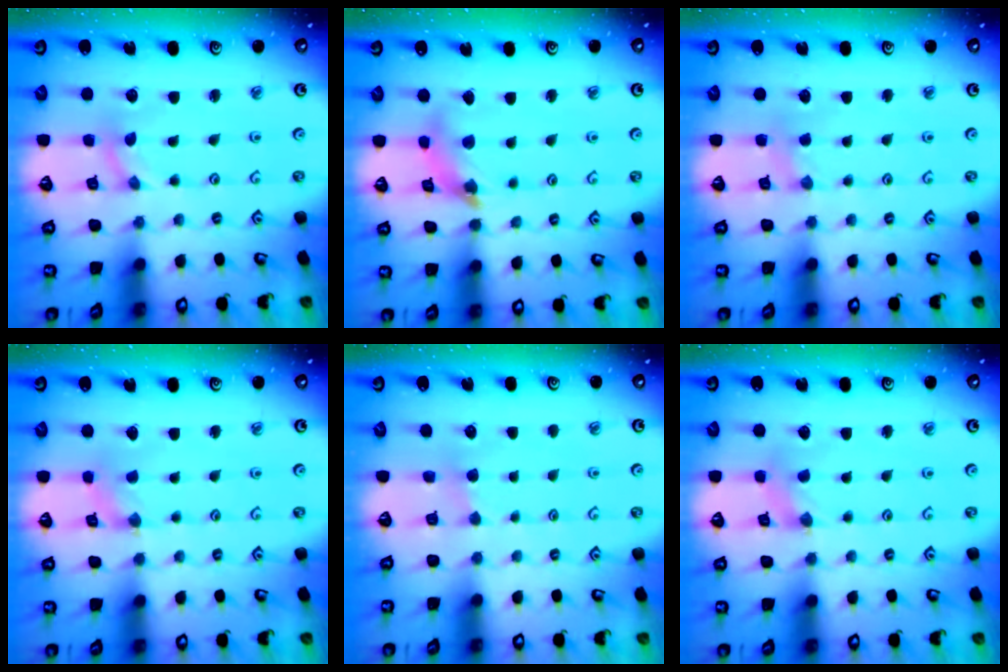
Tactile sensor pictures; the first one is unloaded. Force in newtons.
{"total": 10.2, "press": 10.1, "slide": 1.2}
{"total": 2.1, "press": 2.1, "slide": 0.3}
{"total": 0.0}
{"total": 2.9, "press": 2.9, "slide": 0.3}
{"total": 1.3, "press": 1.3, "slide": 0.2}